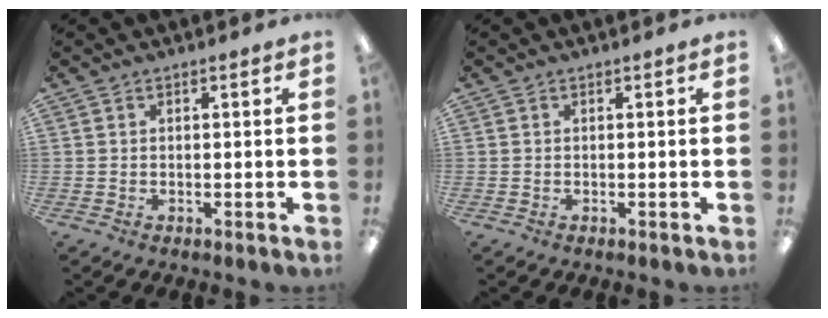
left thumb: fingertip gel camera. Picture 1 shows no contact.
{"total": 0.0}